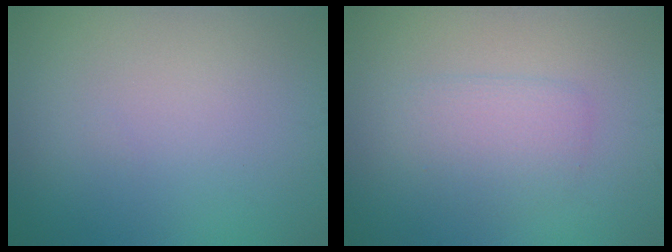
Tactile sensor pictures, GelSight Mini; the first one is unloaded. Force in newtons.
{"total": 2.3, "press": 2.3, "slide": 0.1}